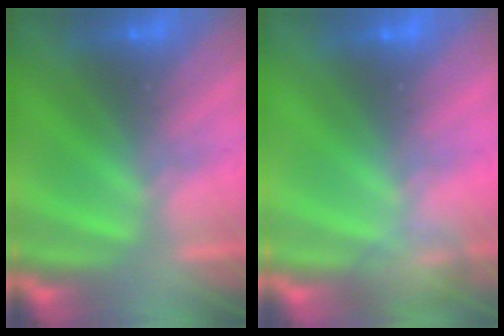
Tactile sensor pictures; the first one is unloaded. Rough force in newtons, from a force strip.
{"total": 4.5}